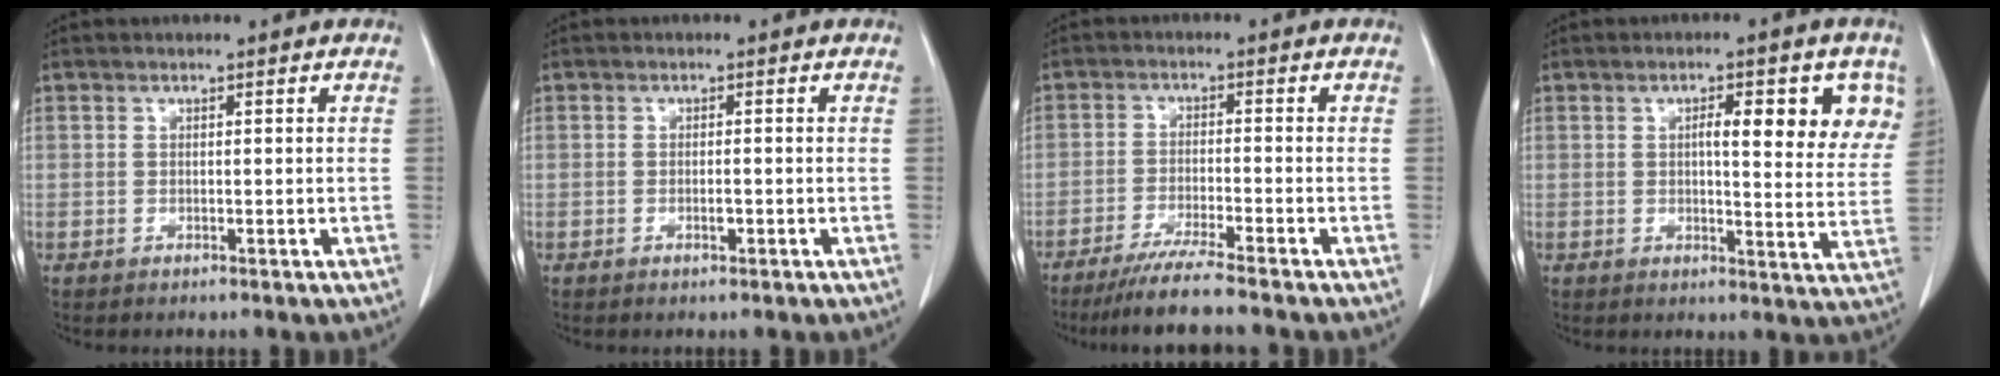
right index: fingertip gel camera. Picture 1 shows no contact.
{"total": 1.2, "force": [-0.5, 0.3, 1.1], "torque": [-0.022, 0.000, -0.008]}
{"total": 7.2, "force": [-6.1, -1.1, 3.7], "torque": [-0.057, -0.023, -0.102]}
{"total": 10.1, "force": [4.0, 2.6, 8.9], "torque": [-0.106, 0.006, 0.047]}